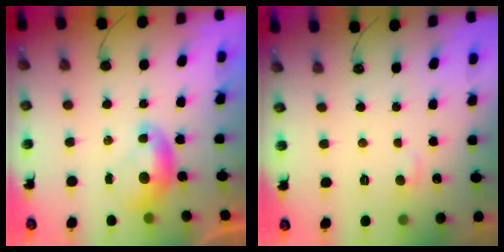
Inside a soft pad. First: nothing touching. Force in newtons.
{"total": 1.4, "press": 1.3, "slide": 0.6}